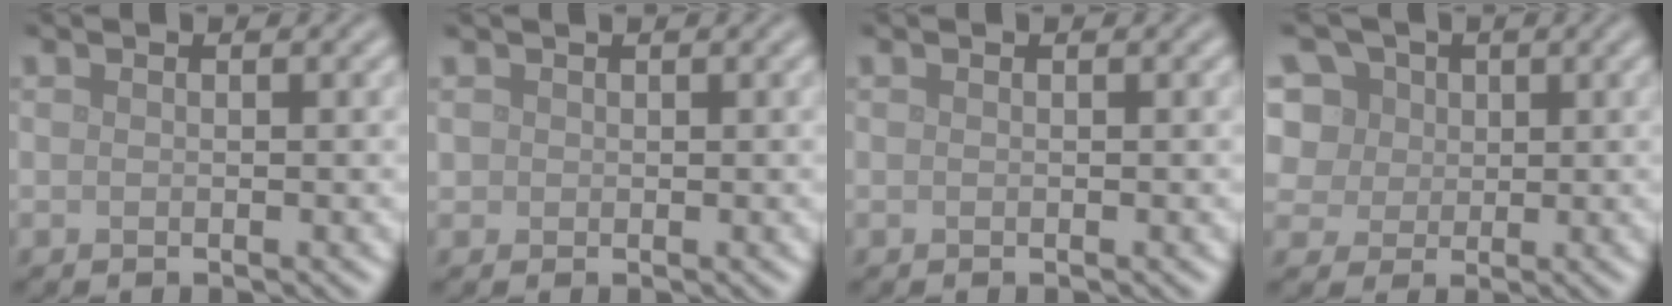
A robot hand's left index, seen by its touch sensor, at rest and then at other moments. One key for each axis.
{"total": 0.9, "fx": 0.4, "fy": 0.8, "fz": 0.1, "tx": 0.002, "ty": 0.000, "tz": 0.009}
{"total": 0.0}
{"total": 11.0, "fx": 5.1, "fy": 8.4, "fz": 5.0, "tx": -0.111, "ty": 0.039, "tz": 0.070}